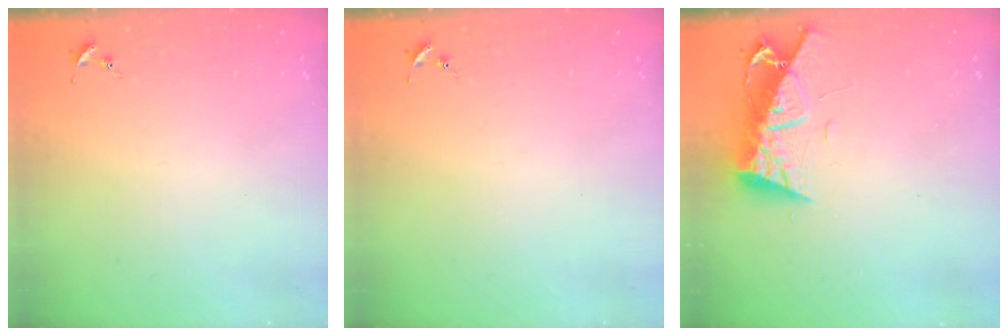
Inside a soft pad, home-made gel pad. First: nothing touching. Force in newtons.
{"total": 0.0}
{"total": 9.4, "press": 9.3, "slide": 1.3}